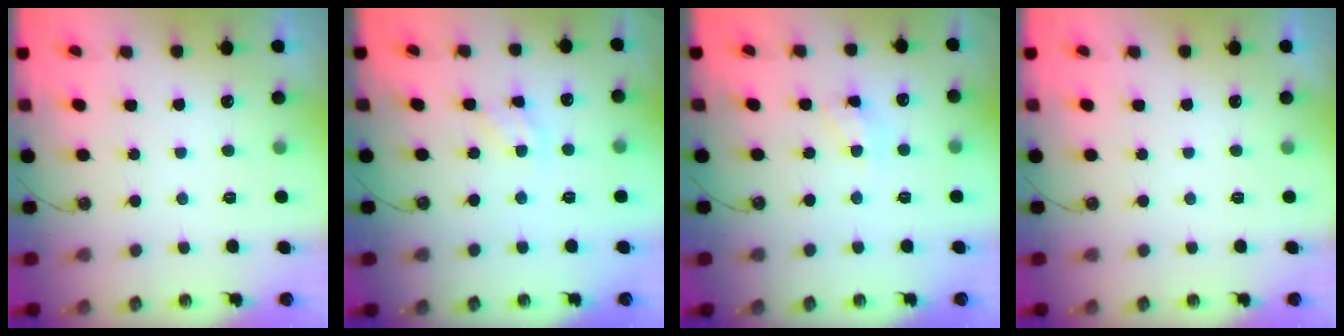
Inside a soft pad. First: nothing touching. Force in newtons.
{"total": 3.0, "press": 2.9, "slide": 0.4}
{"total": 4.6, "press": 4.6, "slide": 0.3}
{"total": 0.0}